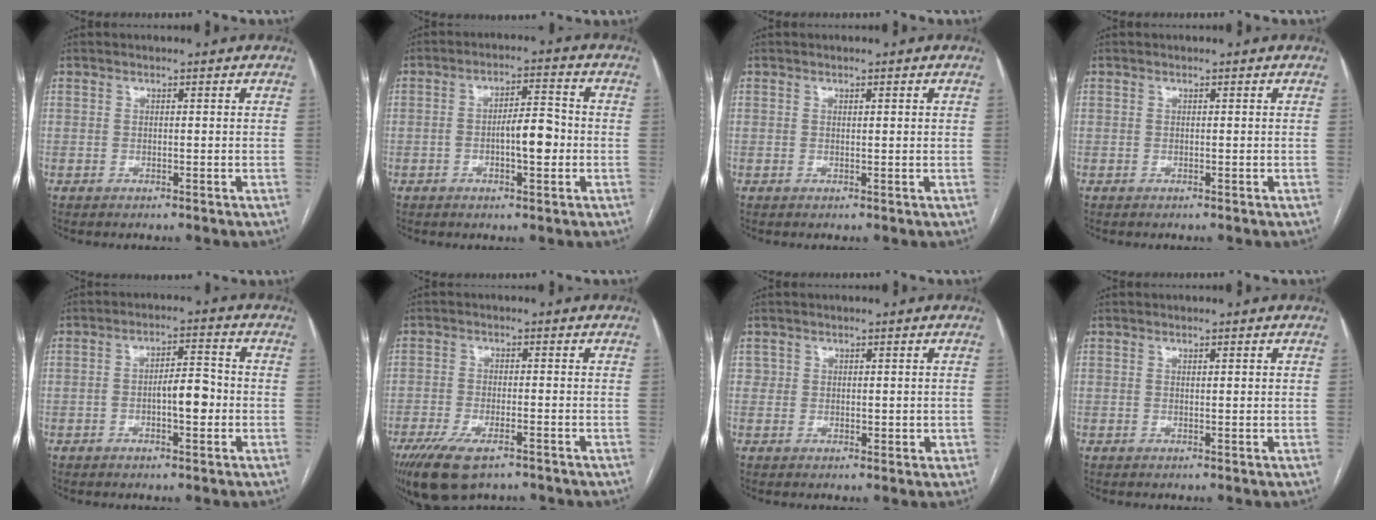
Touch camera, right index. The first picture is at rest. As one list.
[{"total": 6.2, "force": [-1.2, 1.8, 5.8], "torque": [-0.099, 0.015, -0.016]}, {"total": 0.8, "force": [0.3, 0.1, 0.8], "torque": [-0.014, 0.002, 0.004]}, {"total": 0.0}, {"total": 5.4, "force": [-1.1, 1.7, 5.0], "torque": [-0.082, 0.014, -0.015]}, {"total": 9.1, "force": [-6.1, 2.9, 6.1], "torque": [-0.109, -0.018, -0.101]}, {"total": 2.2, "force": [0.5, 1.9, 1.0], "torque": [-0.009, 0.006, 0.012]}, {"total": 1.1, "force": [0.4, 0.1, 1.0], "torque": [-0.018, 0.002, 0.006]}]